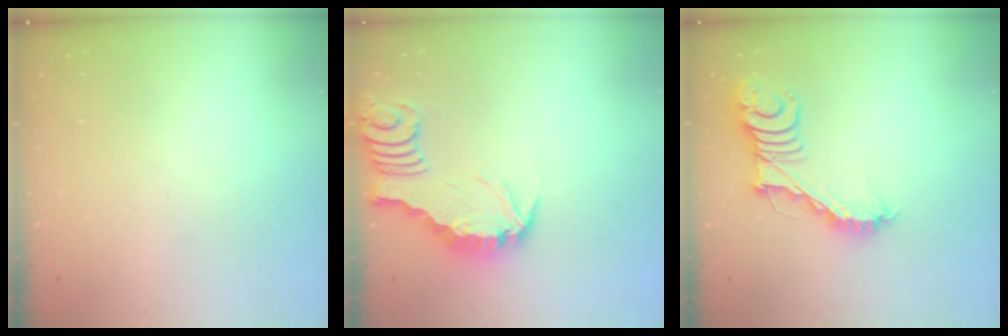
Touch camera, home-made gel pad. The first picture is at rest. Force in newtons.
{"total": 3.1, "press": 3.1, "slide": 0.3}
{"total": 15.6, "press": 15.6, "slide": 0.5}